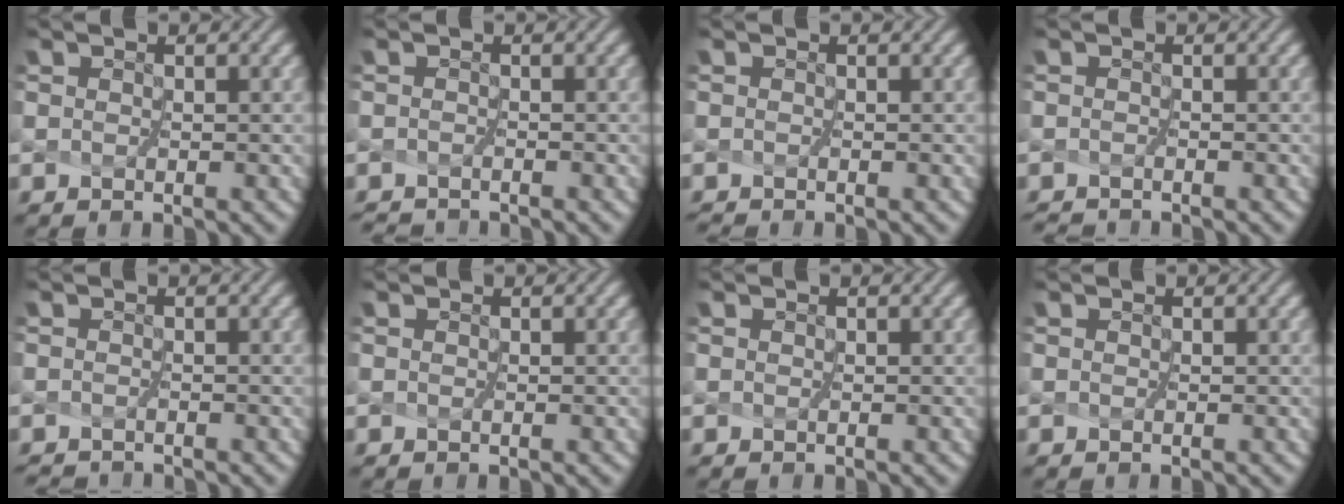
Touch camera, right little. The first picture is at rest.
{"total": 1.8, "force": [-1.8, -0.2, -0.2], "torque": [-0.003, -0.014, -0.036]}
{"total": 0.6, "force": [-0.5, -0.2, -0.2], "torque": [-0.004, -0.006, -0.010]}
{"total": 1.5, "force": [-1.4, -0.3, -0.3], "torque": [-0.004, -0.012, -0.030]}
{"total": 1.5, "force": [-1.5, -0.2, -0.3], "torque": [-0.003, -0.013, -0.030]}
{"total": 0.0}
{"total": 0.0}
{"total": 0.0}